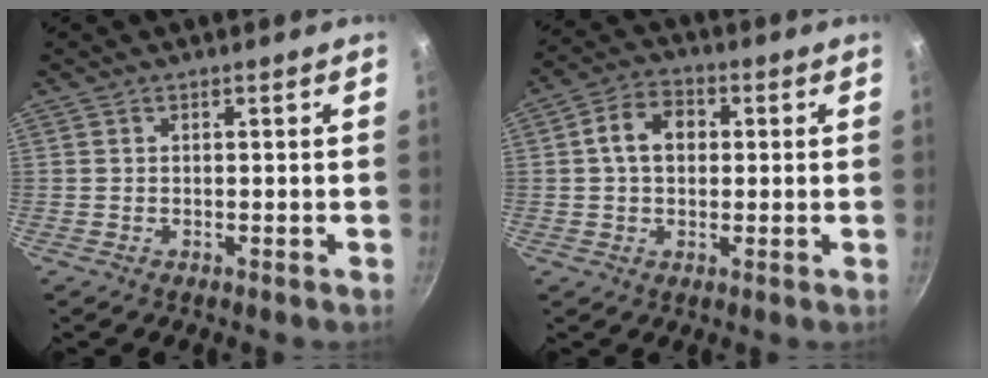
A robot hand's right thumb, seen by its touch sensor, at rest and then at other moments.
{"total": 7.9, "force": [1.0, 5.9, 5.1], "torque": [-0.066, 0.017, 0.006]}